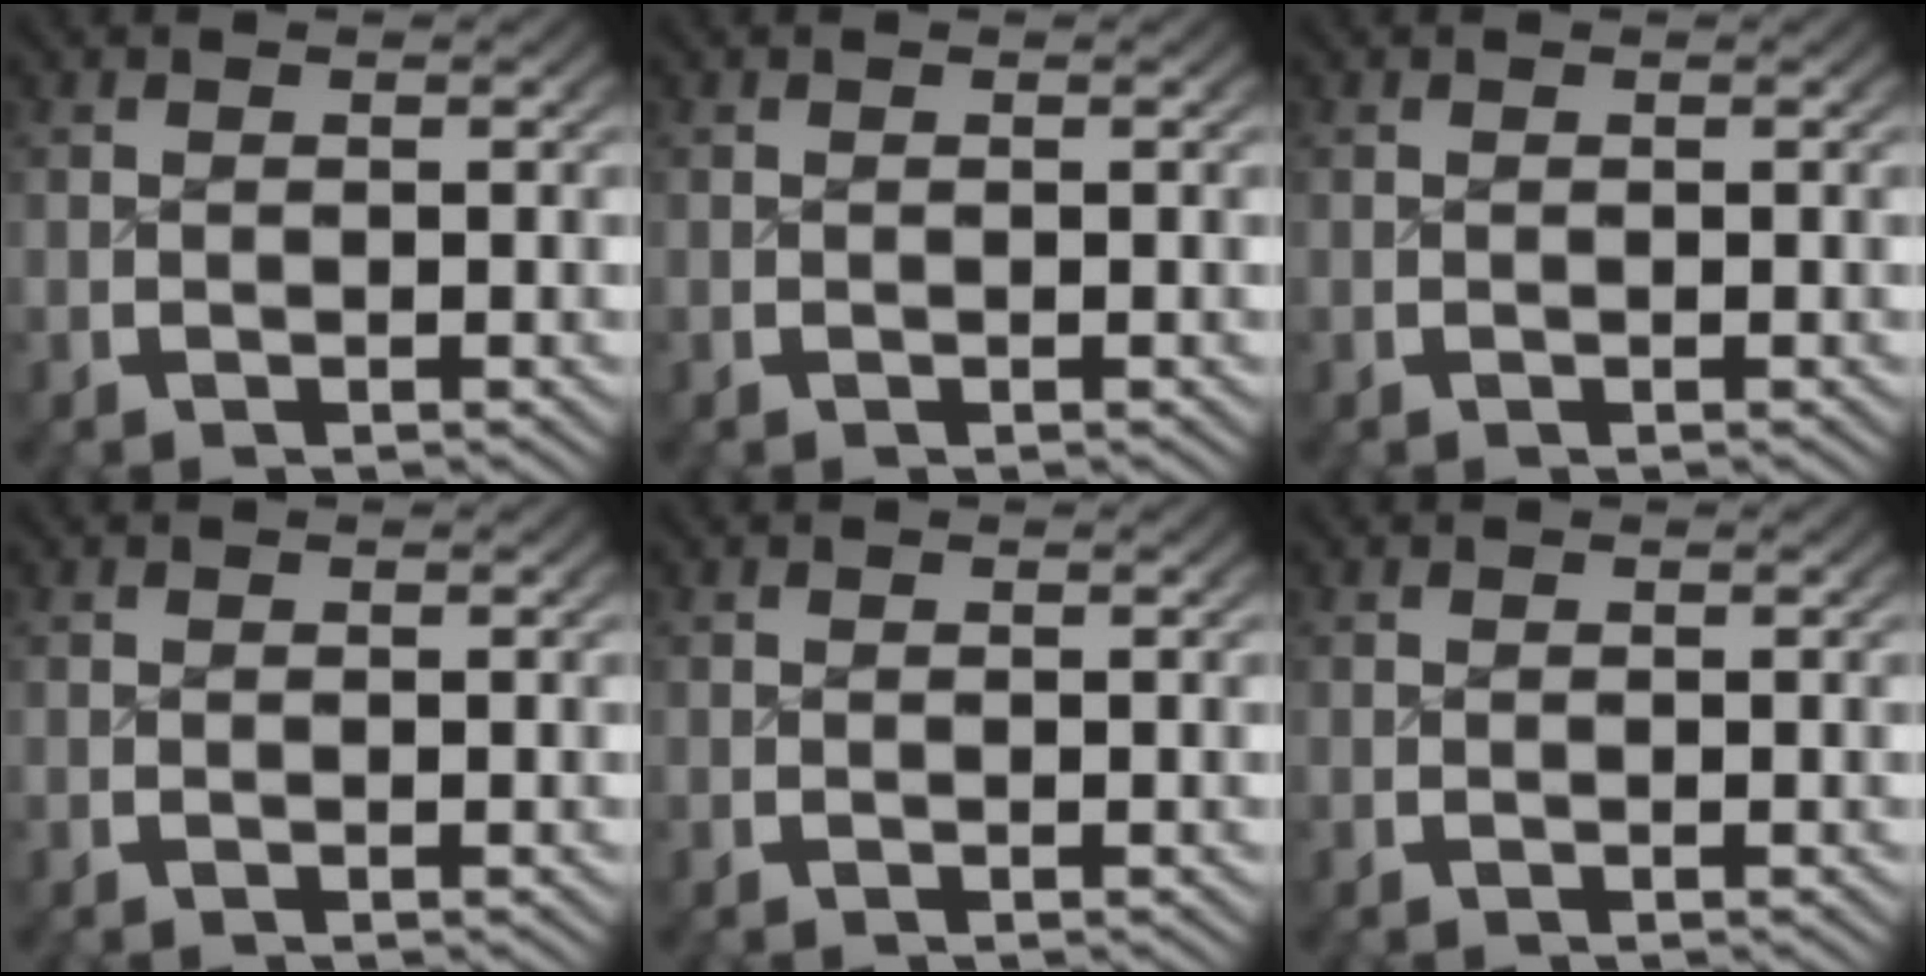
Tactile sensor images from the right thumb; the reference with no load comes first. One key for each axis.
{"total": 0.0}
{"total": 0.0}
{"total": 0.0}
{"total": 0.0}
{"total": 0.0}